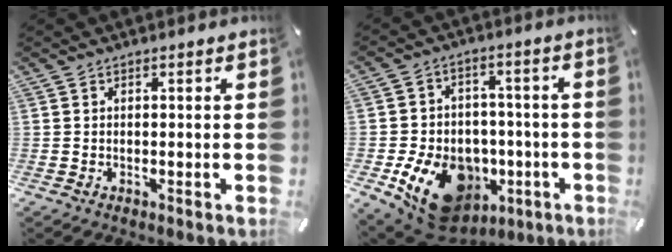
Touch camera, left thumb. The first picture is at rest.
{"total": 17.4, "force": [-6.5, 12.6, 10.1], "torque": [-0.154, 0.036, -0.092]}